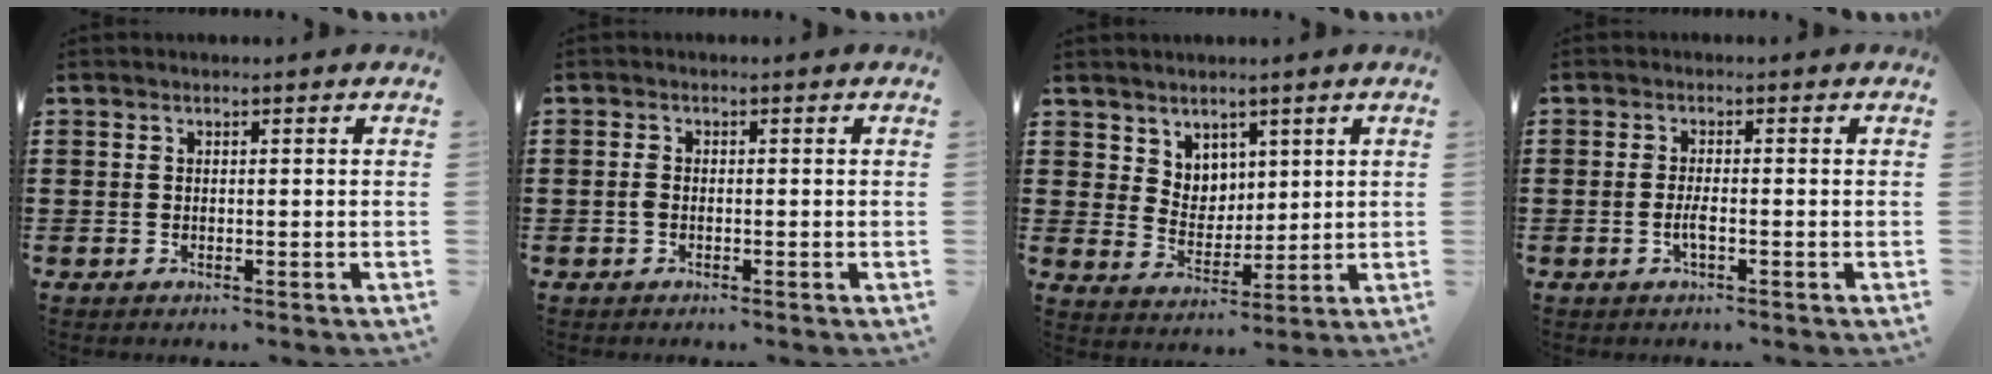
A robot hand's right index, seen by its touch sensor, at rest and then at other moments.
{"total": 1.2, "force": [-0.4, 0.6, 0.9], "torque": [-0.027, -0.004, -0.009]}
{"total": 5.0, "force": [3.4, 3.5, 0.2], "torque": [-0.026, 0.000, 0.065]}
{"total": 2.2, "force": [-0.8, 0.3, 2.0], "torque": [-0.044, -0.004, -0.016]}